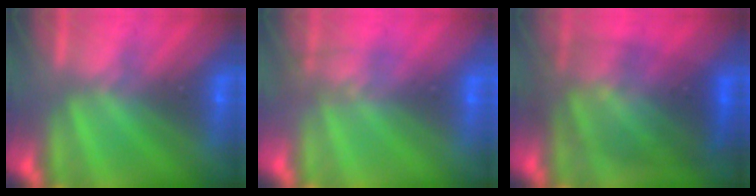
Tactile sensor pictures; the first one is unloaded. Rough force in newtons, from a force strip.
{"total": 1.4}
{"total": 9.4}